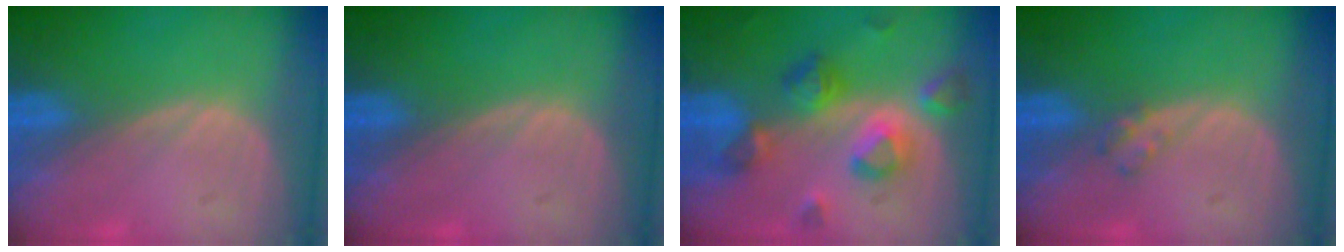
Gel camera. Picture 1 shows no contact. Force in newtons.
{"total": 0.0}
{"total": 7.9, "press": 7.7, "slide": 2.1}
{"total": 1.6, "press": 1.6, "slide": 0.2}